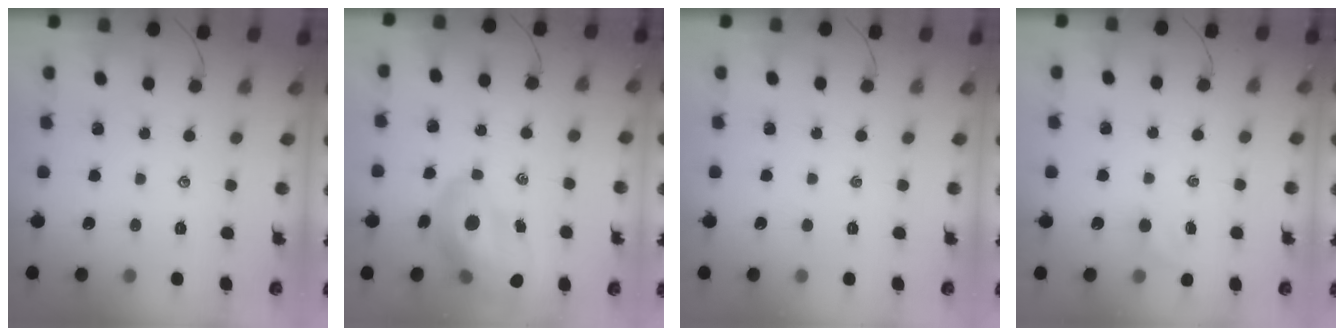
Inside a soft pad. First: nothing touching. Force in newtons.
{"total": 15.4, "press": 14.8, "slide": 4.2}
{"total": 0.0}
{"total": 2.9, "press": 2.7, "slide": 0.9}